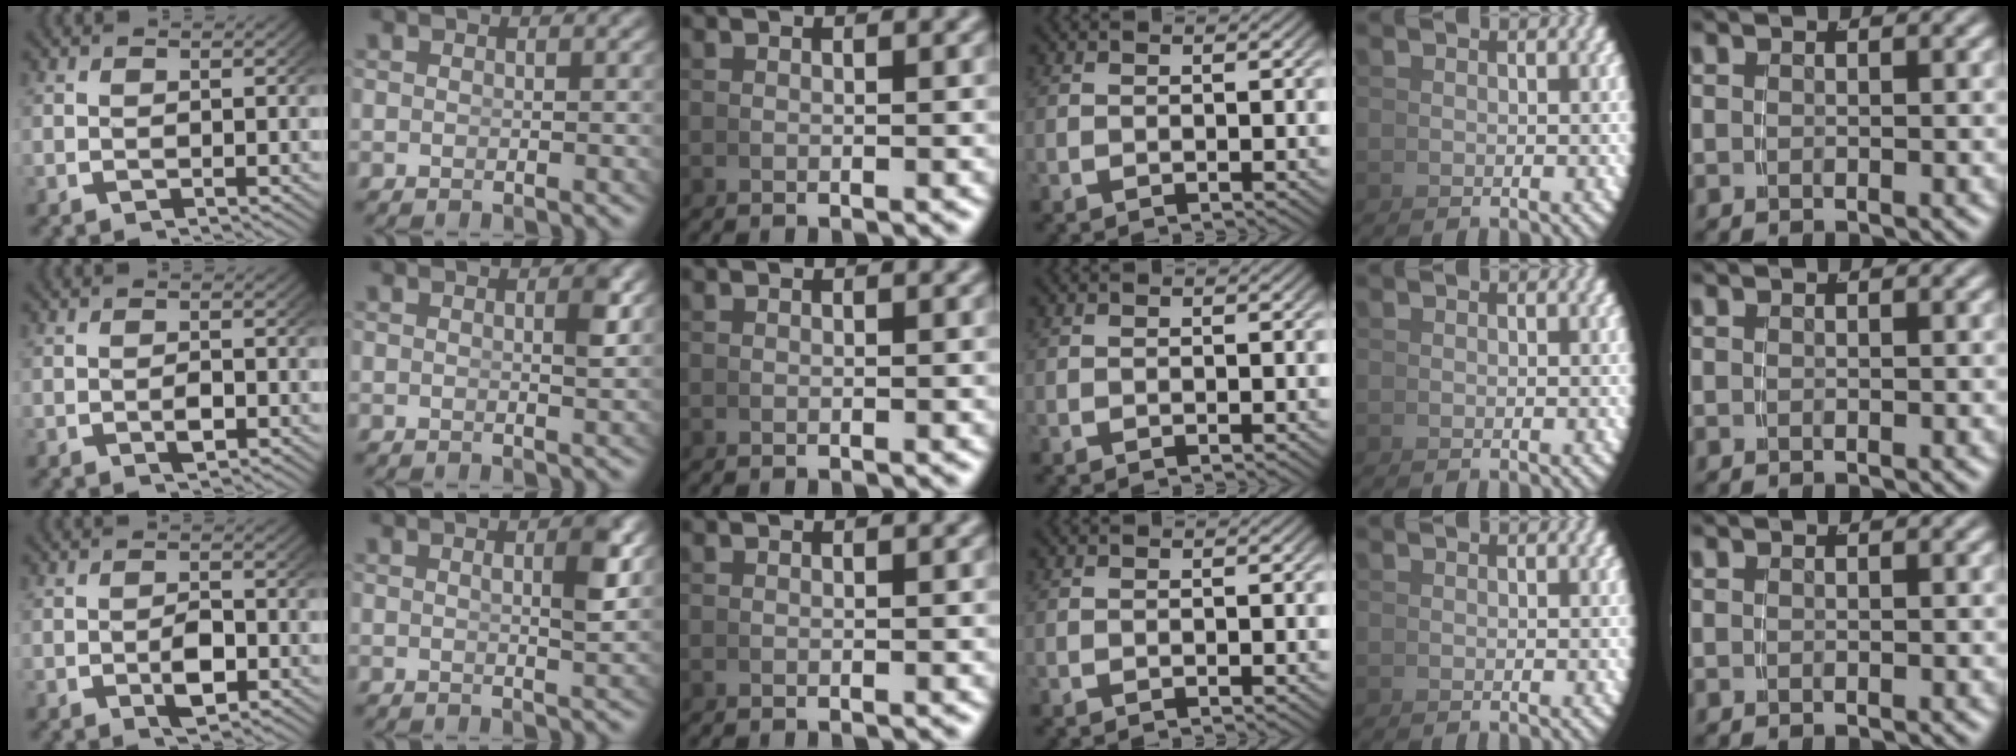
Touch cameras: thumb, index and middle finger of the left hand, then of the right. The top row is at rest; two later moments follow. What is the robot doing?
{"motion": "grasp_and_lifting", "object": "pen"}